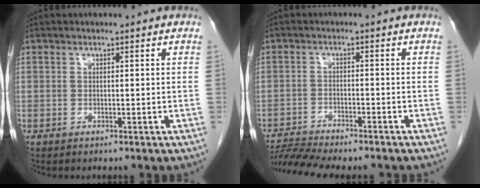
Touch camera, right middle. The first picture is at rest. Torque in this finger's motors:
{"motor_torque": [0.83, -0.66, 0.12, 0.03]}